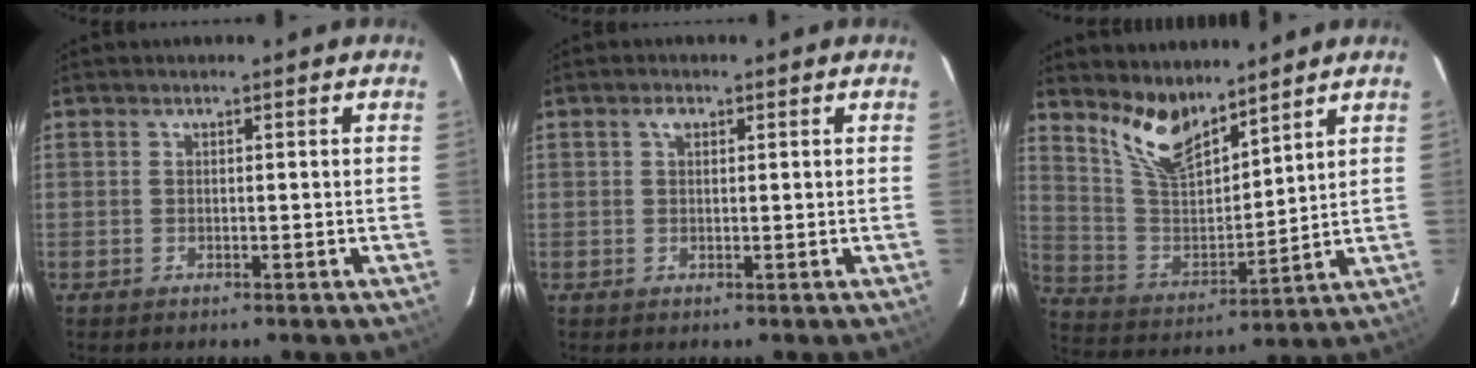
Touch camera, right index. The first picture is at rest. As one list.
[{"total": 1.5, "force": [0.6, 1.0, 0.9], "torque": [-0.016, 0.008, 0.010]}, {"total": 11.8, "force": [9.2, 4.2, 6.0], "torque": [-0.124, -0.003, 0.188]}]